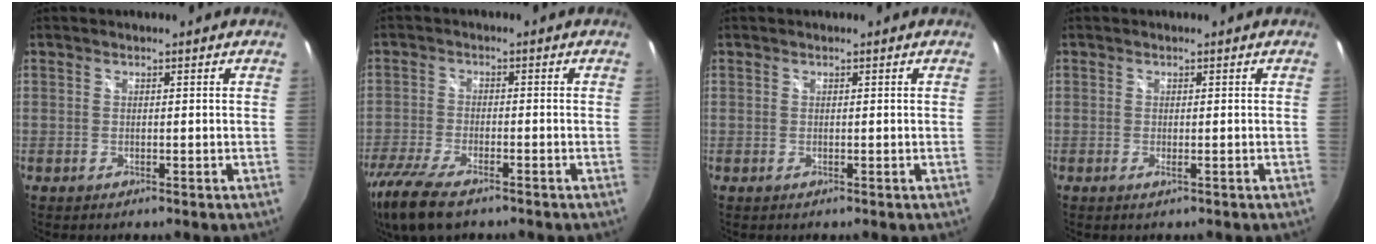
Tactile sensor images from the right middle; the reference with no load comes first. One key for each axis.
{"total": 13.6, "fx": -9.9, "fy": 4.3, "fz": 8.2, "tx": -0.198, "ty": -0.050, "tz": -0.183}
{"total": 0.0}
{"total": 0.8, "fx": -0.5, "fy": -0.1, "fz": 0.7, "tx": -0.010, "ty": 0.003, "tz": -0.007}